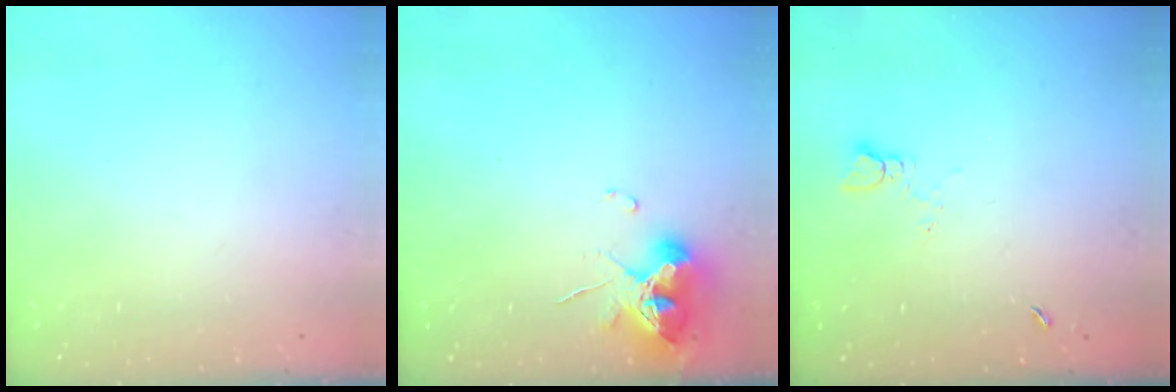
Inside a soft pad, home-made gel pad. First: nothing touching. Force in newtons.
{"total": 9.3, "press": 9.3, "slide": 1.2}
{"total": 2.1, "press": 2.1, "slide": 0.3}